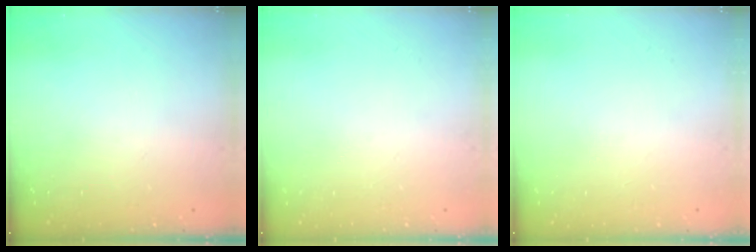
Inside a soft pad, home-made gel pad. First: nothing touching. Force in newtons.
{"total": 0.0}
{"total": 0.0}